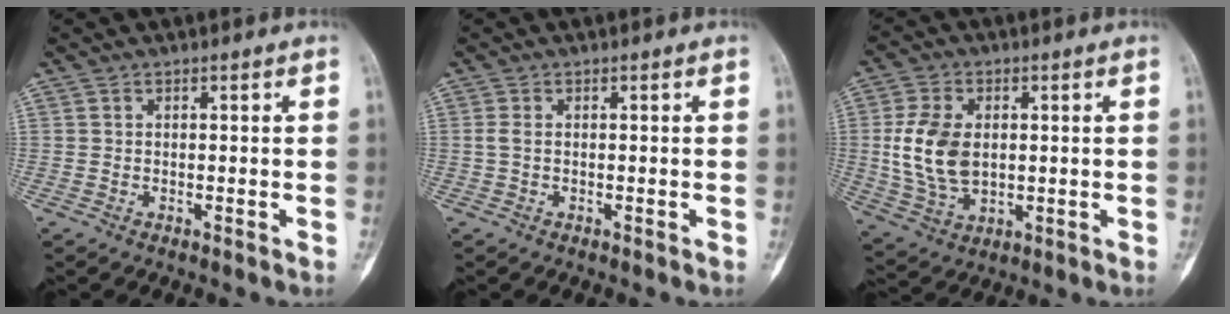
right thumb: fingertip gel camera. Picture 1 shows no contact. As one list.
[{"total": 1.1, "force": [0.0, 0.5, 1.0], "torque": [-0.026, -0.002, -0.001]}, {"total": 11.7, "force": [0.8, 7.6, 8.8], "torque": [-0.170, -0.005, 0.026]}]